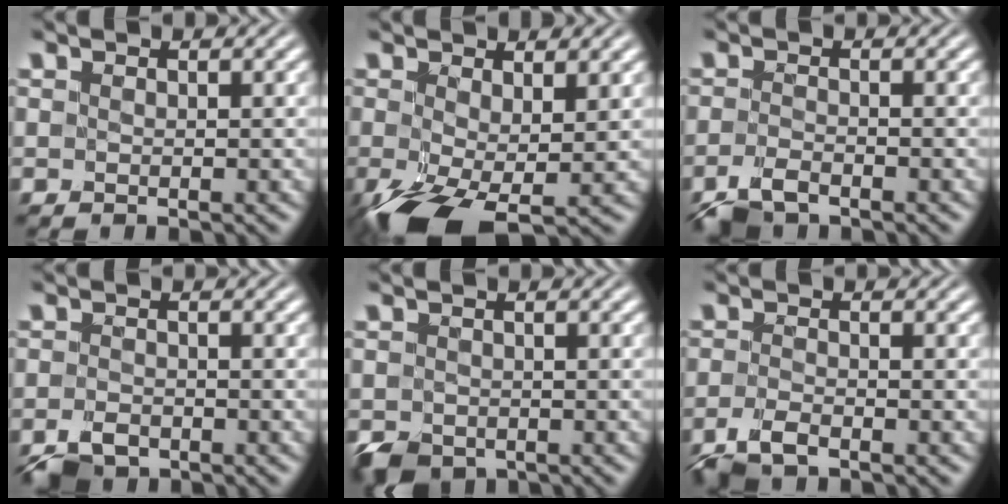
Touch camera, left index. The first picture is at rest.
{"total": 6.8, "force": [-2.3, 3.4, 5.4], "torque": [-0.124, -0.024, -0.036]}
{"total": 2.9, "force": [-2.3, 0.8, 1.5], "torque": [-0.036, -0.006, -0.051]}
{"total": 2.8, "force": [-2.1, 1.4, 1.3], "torque": [-0.024, -0.002, -0.042]}
{"total": 2.4, "force": [-1.7, 1.5, 0.8], "torque": [-0.013, -0.008, -0.033]}
{"total": 3.0, "force": [-2.2, 0.8, 1.9], "torque": [-0.043, -0.008, -0.048]}